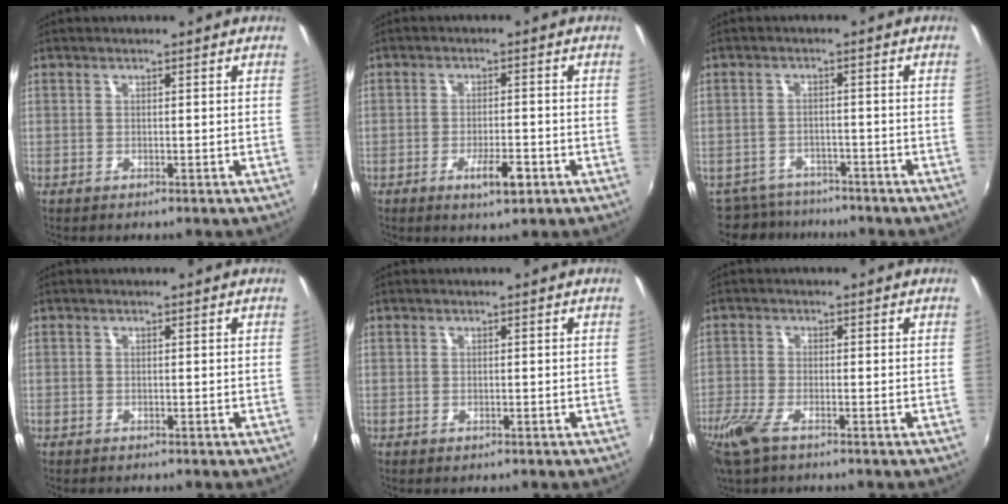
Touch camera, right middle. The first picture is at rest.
{"total": 4.7, "force": [-2.4, 1.2, 3.9], "torque": [-0.077, -0.006, -0.035]}
{"total": 7.8, "force": [-7.0, 3.2, 1.1], "torque": [-0.038, 0.001, -0.106]}
{"total": 0.6, "force": [-0.4, 0.4, 0.0], "torque": [-0.002, 0.000, -0.009]}
{"total": 0.0}
{"total": 6.9, "force": [-4.5, 2.4, 4.7], "torque": [-0.122, -0.020, -0.090]}